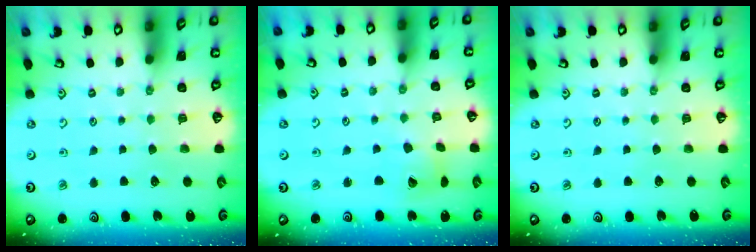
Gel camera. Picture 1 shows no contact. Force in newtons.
{"total": 7.4, "press": 7.3, "slide": 1.0}
{"total": 0.0}